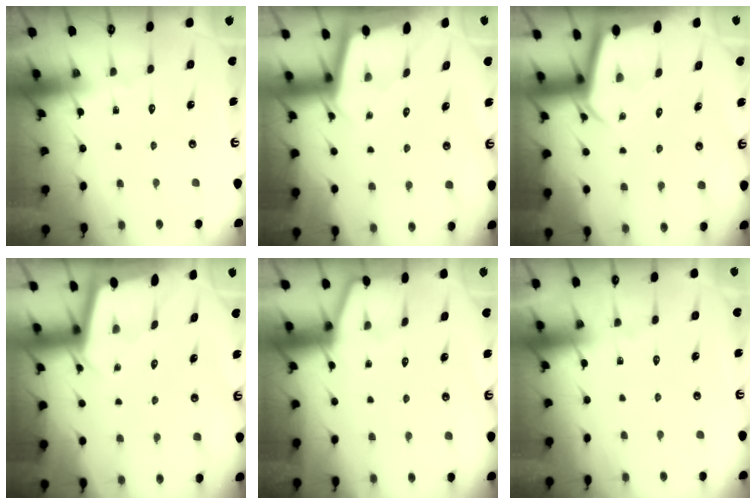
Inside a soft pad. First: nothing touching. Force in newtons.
{"total": 1.7, "press": 1.7, "slide": 0.1}
{"total": 2.8, "press": 2.7, "slide": 0.3}
{"total": 1.8, "press": 1.8, "slide": 0.1}
{"total": 2.7, "press": 2.7, "slide": 0.4}
{"total": 4.8, "press": 4.8, "slide": 0.6}